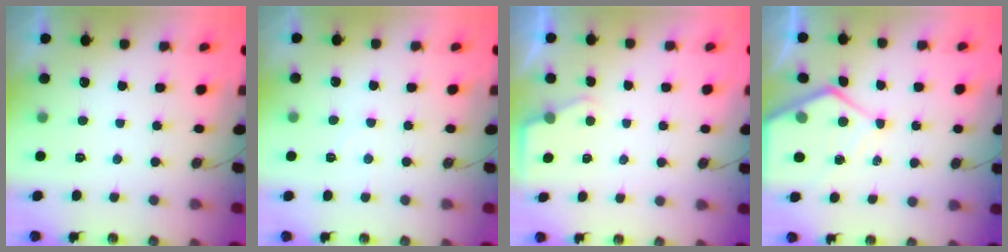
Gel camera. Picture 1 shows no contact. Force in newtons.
{"total": 2.7, "press": 2.7, "slide": 0.3}
{"total": 2.4, "press": 2.4, "slide": 0.3}
{"total": 7.9, "press": 7.9, "slide": 0.8}